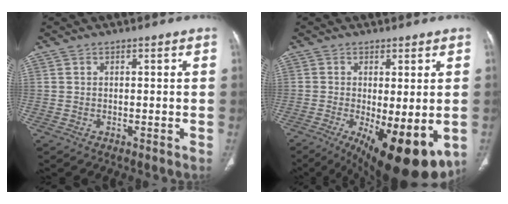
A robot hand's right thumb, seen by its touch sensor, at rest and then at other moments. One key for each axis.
{"total": 17.0, "fx": -5.8, "fy": 6.0, "fz": 14.8, "tx": -0.186, "ty": -0.027, "tz": -0.069}